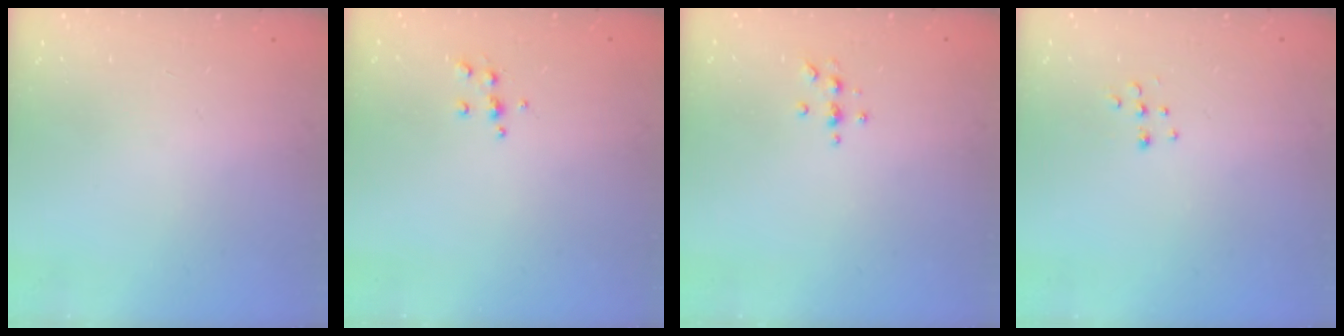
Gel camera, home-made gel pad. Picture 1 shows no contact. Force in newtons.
{"total": 5.2, "press": 5.0, "slide": 1.1}
{"total": 4.6, "press": 4.6, "slide": 0.6}
{"total": 6.7, "press": 6.7, "slide": 0.4}